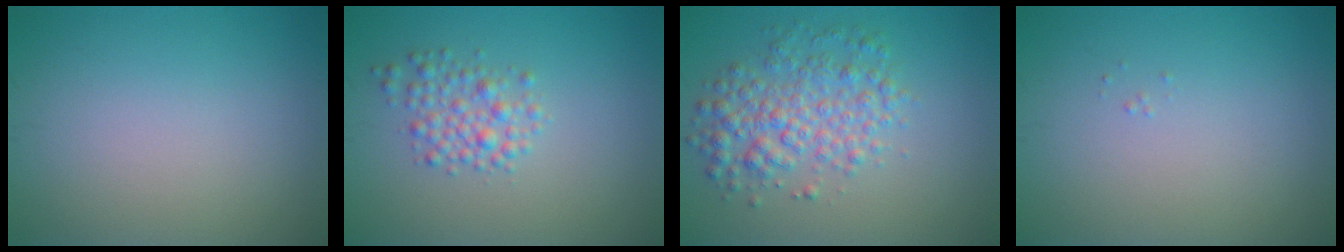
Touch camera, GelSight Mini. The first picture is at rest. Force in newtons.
{"total": 2.6, "press": 2.6, "slide": 0.1}
{"total": 4.6, "press": 4.6, "slide": 0.0}
{"total": 0.0}